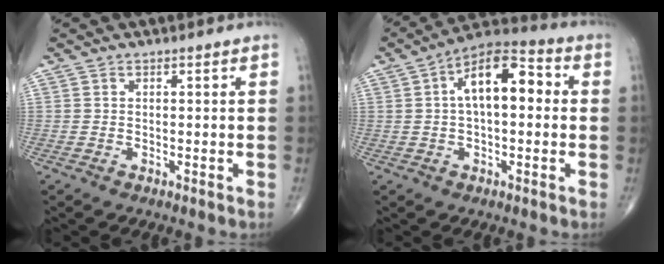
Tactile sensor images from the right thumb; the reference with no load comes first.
{"total": 12.8, "force": [2.0, 6.2, 11.0], "torque": [-0.169, 0.035, 0.020]}